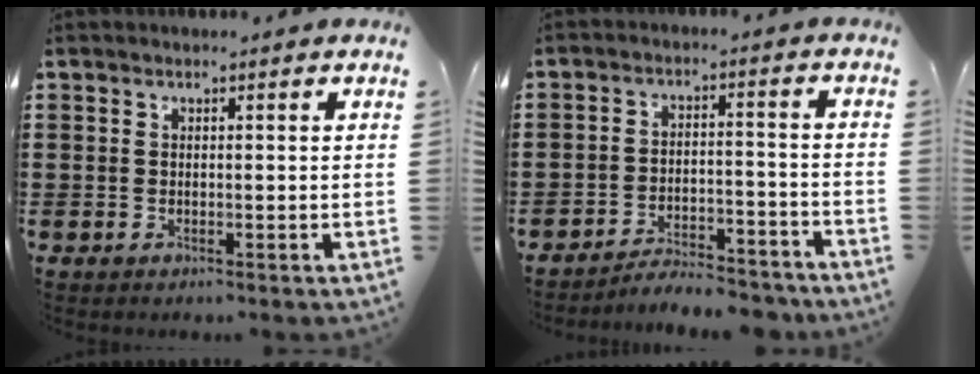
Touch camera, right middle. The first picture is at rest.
{"total": 5.4, "force": [-5.3, 0.4, 1.0], "torque": [-0.018, 0.003, -0.106]}